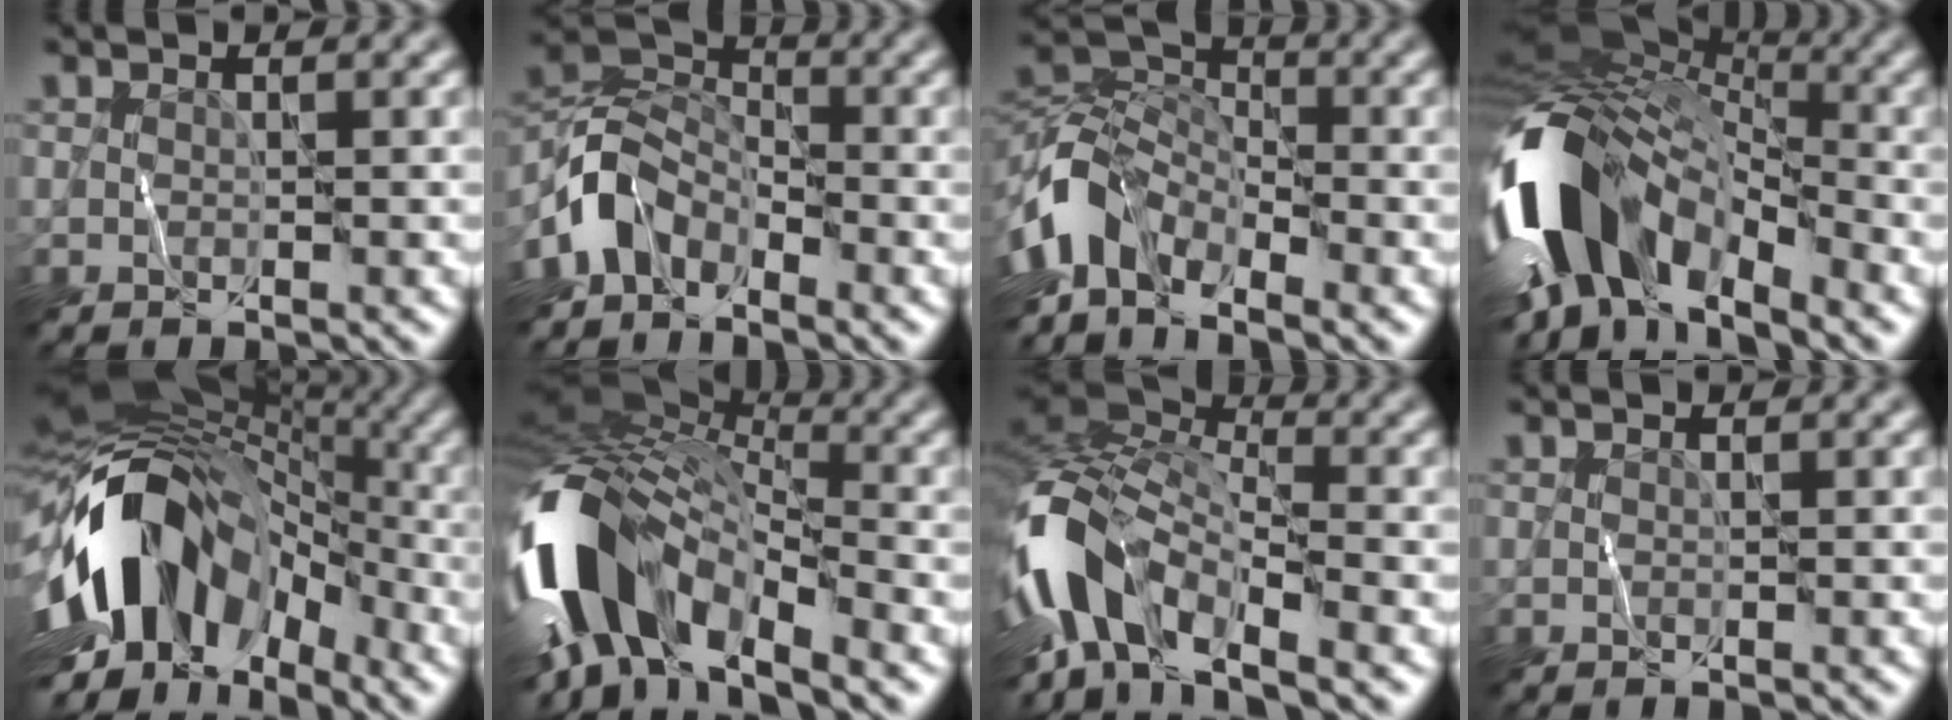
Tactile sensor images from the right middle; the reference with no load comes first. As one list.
[{"total": 4.5, "force": [-3.0, 2.8, 1.9], "torque": [-0.031, 0.006, -0.074]}, {"total": 6.6, "force": [-4.1, 3.5, 3.9], "torque": [-0.076, 0.000, -0.096]}, {"total": 14.1, "force": [-4.7, 8.4, 10.4], "torque": [-0.204, 0.003, -0.104]}, {"total": 14.7, "force": [-2.7, 10.0, 10.4], "torque": [-0.175, 0.008, -0.062]}, {"total": 13.0, "force": [-4.7, 7.0, 9.8], "torque": [-0.197, 0.000, -0.097]}, {"total": 10.7, "force": [-4.9, 4.7, 8.2], "torque": [-0.165, -0.003, -0.106]}, {"total": 0.0}]